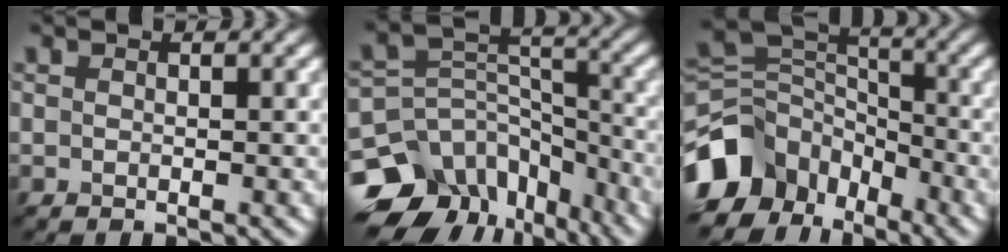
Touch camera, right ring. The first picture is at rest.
{"total": 13.4, "force": [-9.2, 8.8, 4.3], "torque": [-0.103, 0.005, -0.130]}
{"total": 10.2, "force": [-5.5, 7.2, 4.7], "torque": [-0.095, 0.008, -0.113]}